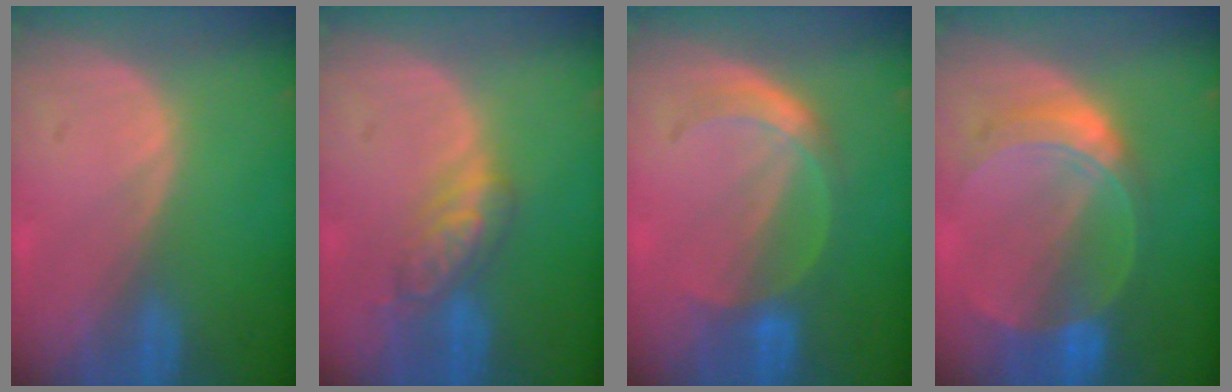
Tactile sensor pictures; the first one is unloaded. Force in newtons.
{"total": 5.2, "press": 5.1, "slide": 0.8}
{"total": 4.8, "press": 4.8, "slide": 0.4}
{"total": 7.6, "press": 6.8, "slide": 3.4}